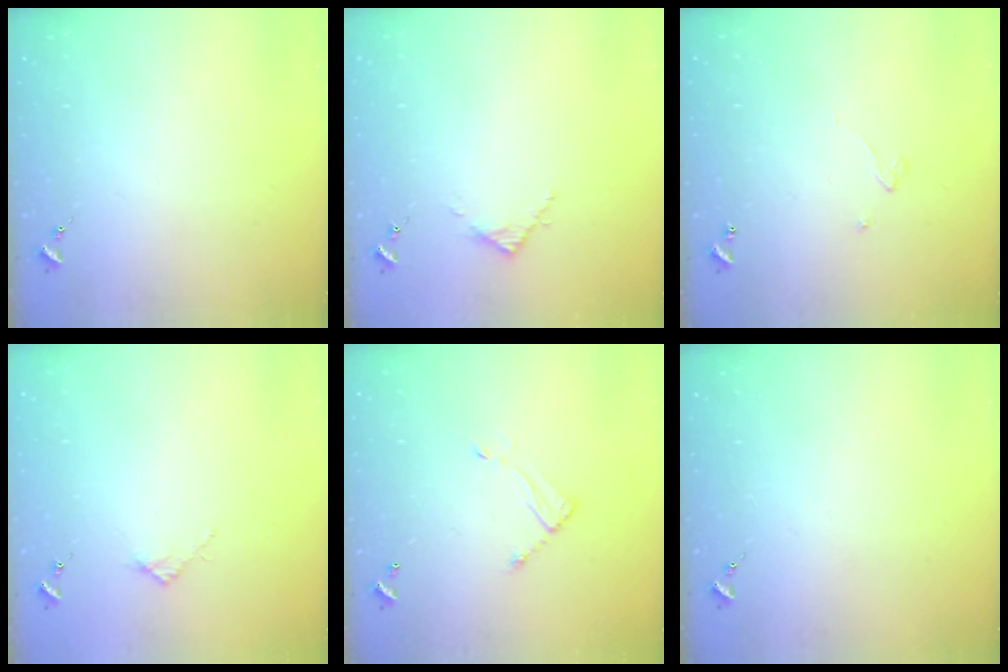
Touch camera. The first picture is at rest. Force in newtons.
{"total": 2.8, "press": 2.8, "slide": 0.4}
{"total": 2.6, "press": 2.6, "slide": 0.2}
{"total": 2.7, "press": 2.7, "slide": 0.3}
{"total": 7.1, "press": 7.1, "slide": 0.5}
{"total": 0.0}